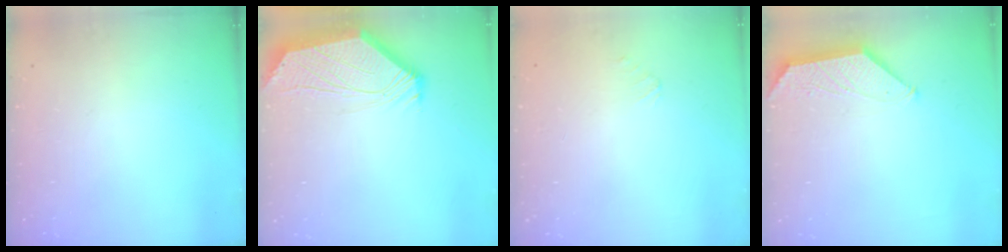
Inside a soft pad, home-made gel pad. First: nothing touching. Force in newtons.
{"total": 2.6, "press": 2.6, "slide": 0.5}
{"total": 1.0, "press": 0.9, "slide": 0.4}
{"total": 1.1, "press": 1.0, "slide": 0.4}